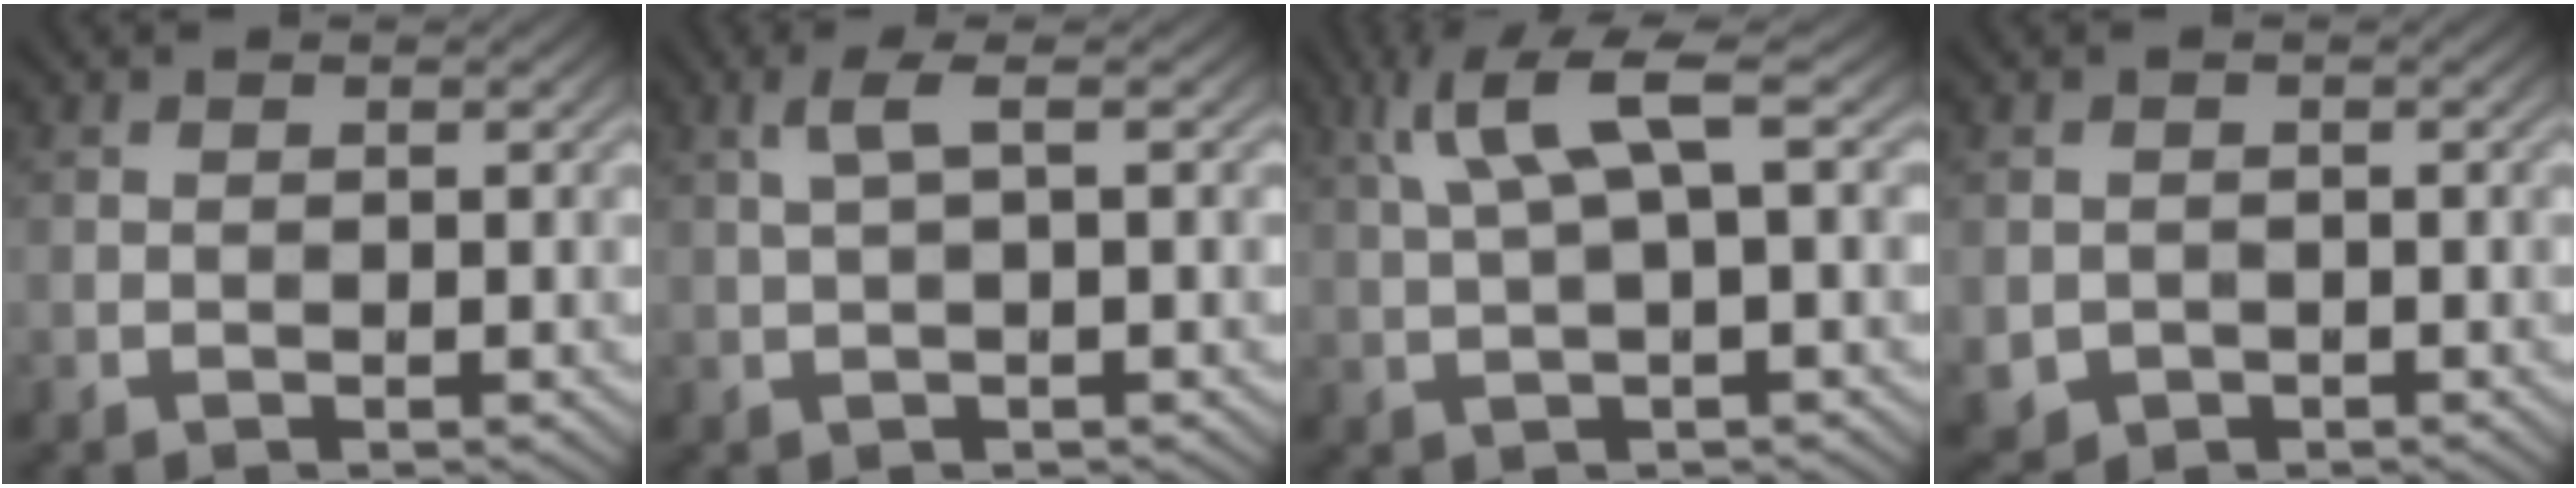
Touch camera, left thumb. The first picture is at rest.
{"total": 2.5, "force": [0.8, 0.4, 2.4], "torque": [-0.048, 0.012, 0.013]}
{"total": 6.6, "force": [2.5, 1.3, 6.0], "torque": [-0.131, 0.020, 0.049]}
{"total": 2.5, "force": [-0.8, 2.1, 0.8], "torque": [-0.029, -0.016, -0.015]}